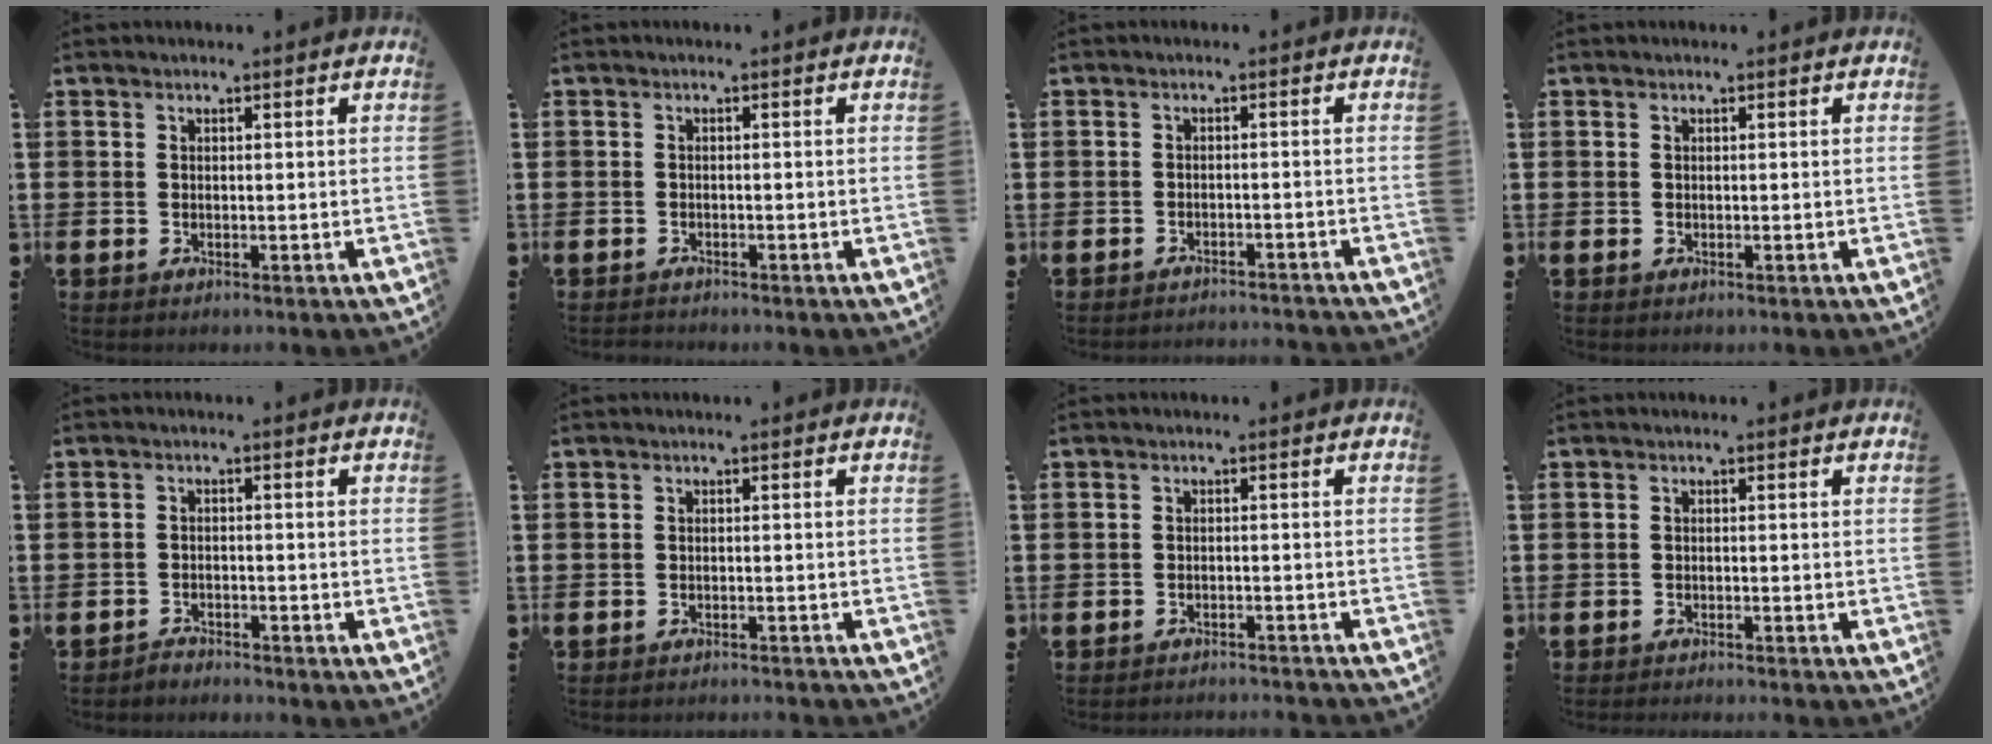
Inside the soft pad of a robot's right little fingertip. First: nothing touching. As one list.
[{"total": 0.6, "force": [-0.6, 0.1, -0.1], "torque": [0.000, -0.001, -0.014]}, {"total": 1.6, "force": [-1.6, -0.1, 0.0], "torque": [-0.003, 0.005, -0.033]}, {"total": 0.0}, {"total": 1.7, "force": [-1.7, 0.0, -0.2], "torque": [-0.002, 0.005, -0.038]}, {"total": 0.9, "force": [-0.9, -0.2, 0.0], "torque": [0.000, 0.000, -0.018]}, {"total": 1.5, "force": [-1.5, -0.2, 0.0], "torque": [-0.002, 0.004, -0.032]}, {"total": 0.9, "force": [-0.8, -0.2, 0.0], "torque": [0.001, -0.001, -0.017]}]